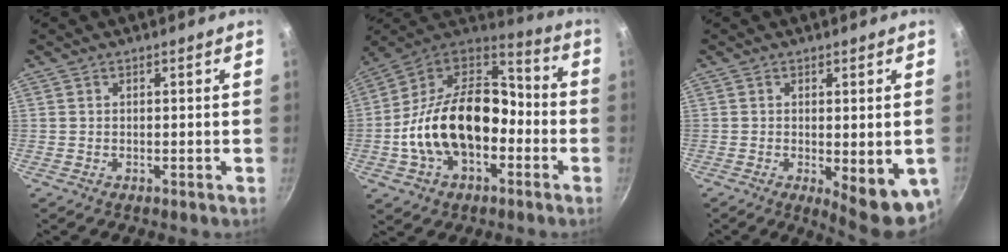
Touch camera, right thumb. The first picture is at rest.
{"total": 23.3, "force": [-4.9, 15.1, 17.1], "torque": [-0.282, 0.064, -0.096]}
{"total": 9.8, "force": [-1.8, 3.2, 9.1], "torque": [-0.094, -0.007, -0.013]}